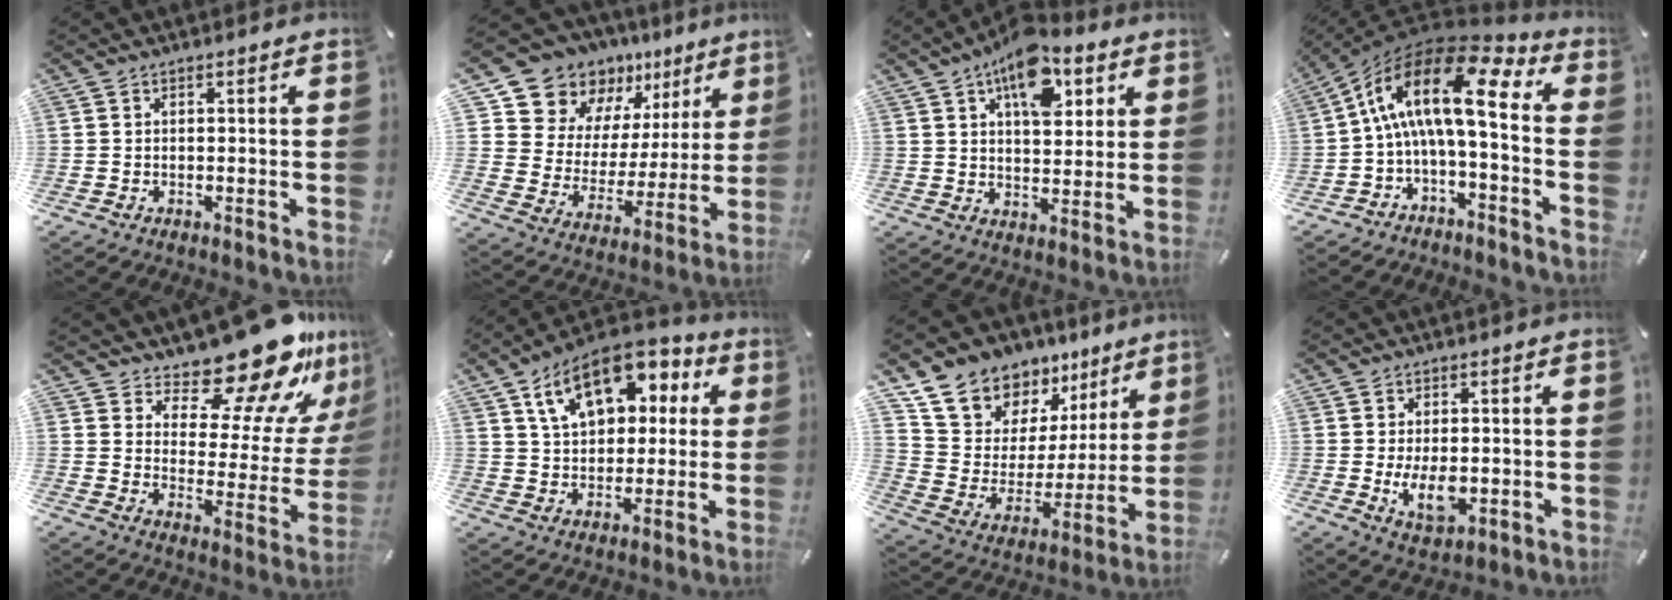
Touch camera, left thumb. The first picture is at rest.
{"total": 13.9, "force": [11.6, 7.6, 1.1], "torque": [-0.033, -0.115, 0.209]}
{"total": 13.7, "force": [7.4, 7.5, 8.8], "torque": [-0.123, -0.025, 0.127]}
{"total": 16.8, "force": [2.1, 6.3, 15.4], "torque": [-0.301, -0.024, 0.025]}
{"total": 21.0, "force": [17.6, 6.7, 9.1], "torque": [-0.119, -0.150, 0.291]}
{"total": 15.6, "force": [7.5, 10.2, 9.2], "torque": [-0.163, -0.015, 0.139]}
{"total": 14.7, "force": [11.2, 9.3, 2.2], "torque": [-0.054, -0.098, 0.208]}
{"total": 7.2, "force": [-0.5, 4.3, 5.7], "torque": [-0.100, -0.009, -0.011]}